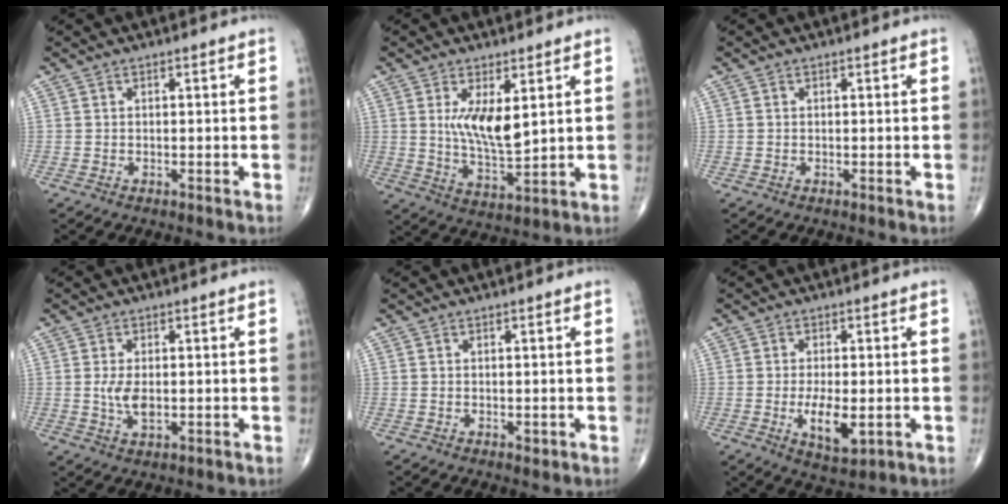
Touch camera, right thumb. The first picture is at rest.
{"total": 8.8, "force": [2.6, 3.4, 7.7], "torque": [-0.119, -0.031, 0.057]}
{"total": 0.0}
{"total": 4.4, "force": [-0.2, 2.2, 3.7], "torque": [-0.074, -0.008, -0.002]}
{"total": 0.7, "force": [-0.2, 0.5, 0.4], "torque": [0.001, 0.001, -0.002]}
{"total": 7.2, "force": [-1.6, 3.1, 6.3], "torque": [-0.100, -0.012, -0.021]}